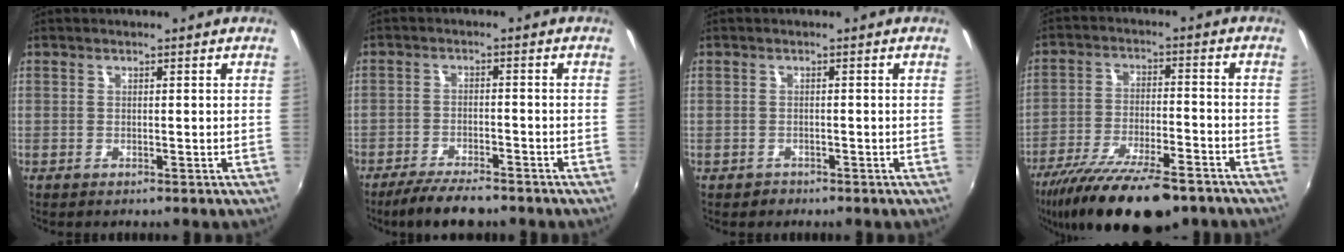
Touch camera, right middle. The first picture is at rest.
{"total": 7.8, "force": [-6.6, 1.6, 3.8], "torque": [-0.092, -0.016, -0.112]}
{"total": 1.3, "force": [-0.8, 1.0, 0.0], "torque": [-0.002, 0.001, -0.012]}
{"total": 19.0, "force": [-14.5, 5.3, 11.1], "torque": [-0.218, -0.042, -0.233]}